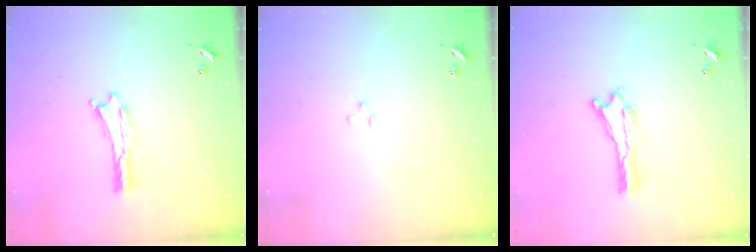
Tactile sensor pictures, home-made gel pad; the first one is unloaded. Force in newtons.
{"total": 0.7, "press": 0.7, "slide": 0.2}
{"total": 0.0}